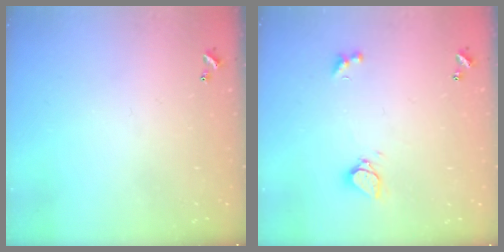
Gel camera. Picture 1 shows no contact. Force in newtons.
{"total": 2.8, "press": 2.7, "slide": 0.6}